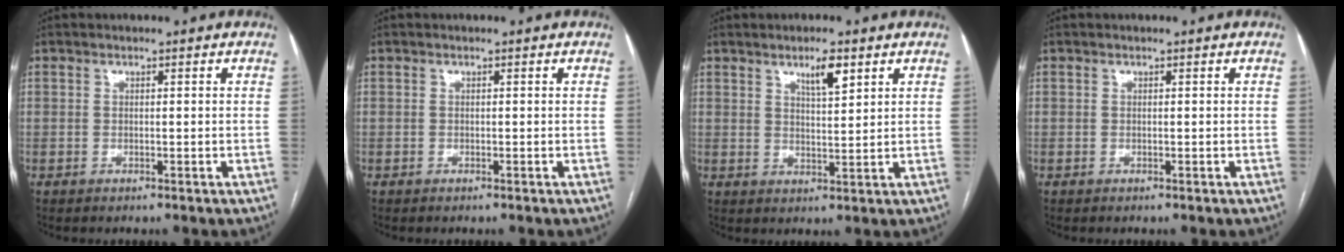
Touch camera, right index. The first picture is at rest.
{"total": 0.0}
{"total": 4.4, "force": [2.6, 0.8, 3.4], "torque": [-0.060, -0.003, 0.046]}
{"total": 0.0}